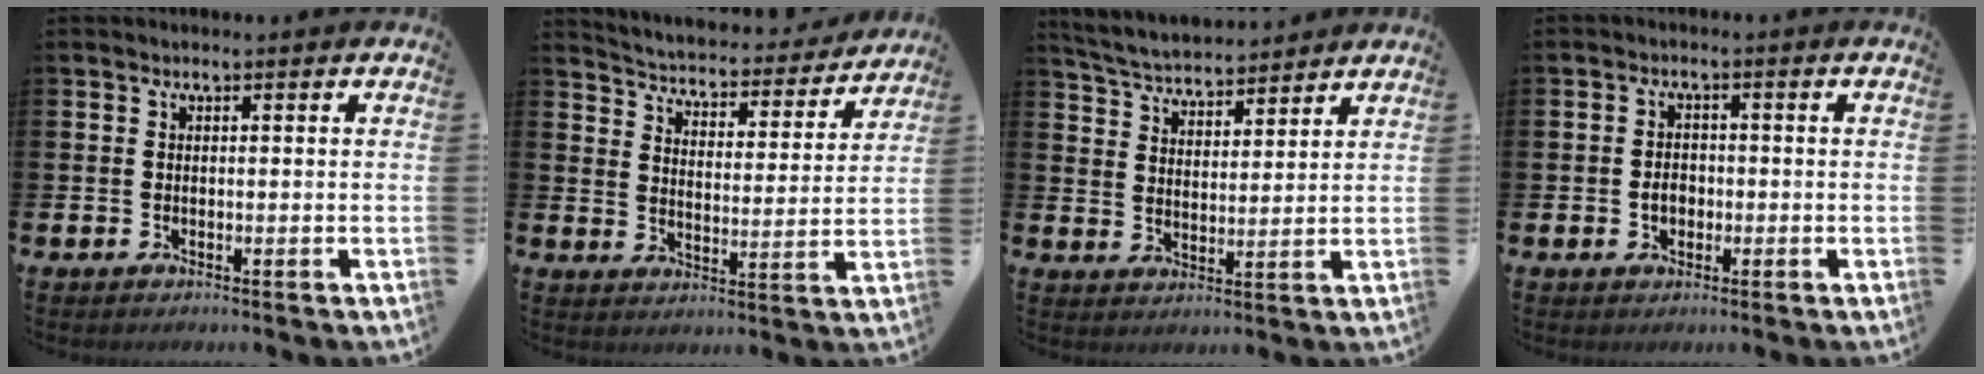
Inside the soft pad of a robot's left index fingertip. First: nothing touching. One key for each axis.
{"total": 4.3, "fx": 4.1, "fy": 1.0, "fz": 0.6, "tx": -0.034, "ty": -0.040, "tz": 0.063}
{"total": 4.9, "fx": 4.8, "fy": 0.8, "fz": 0.2, "tx": -0.021, "ty": -0.026, "tz": 0.086}
{"total": 2.4, "fx": -0.5, "fy": 1.8, "fz": 1.4, "tx": -0.010, "ty": -0.001, "tz": -0.016}